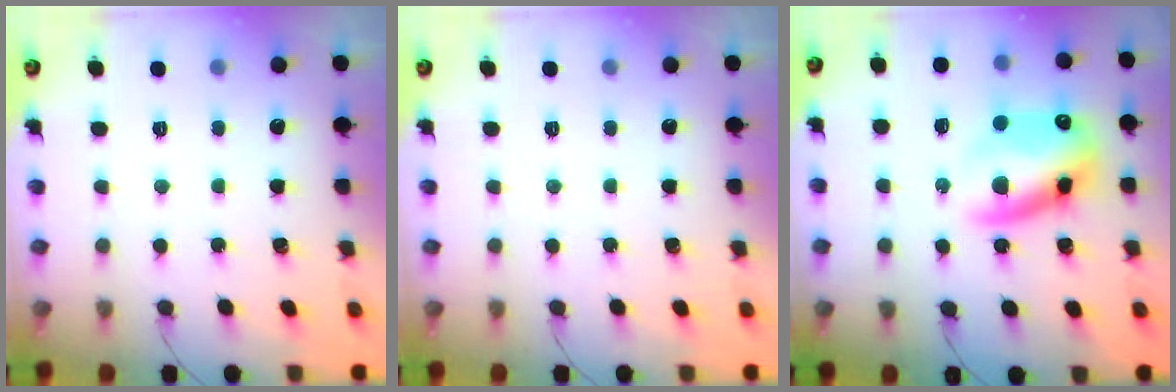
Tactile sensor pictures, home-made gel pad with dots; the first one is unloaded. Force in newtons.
{"total": 0.0}
{"total": 14.0, "press": 13.5, "slide": 3.8}